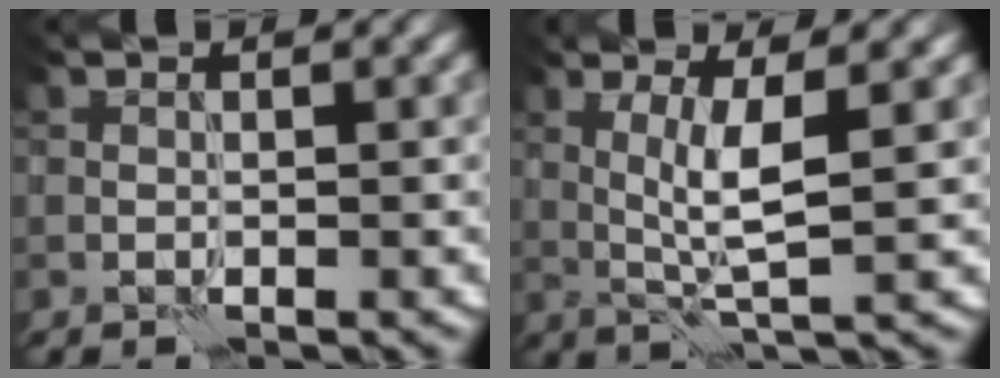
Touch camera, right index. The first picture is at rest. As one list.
[{"total": 3.7, "force": [0.5, 0.2, 3.7], "torque": [-0.078, -0.003, 0.015]}]